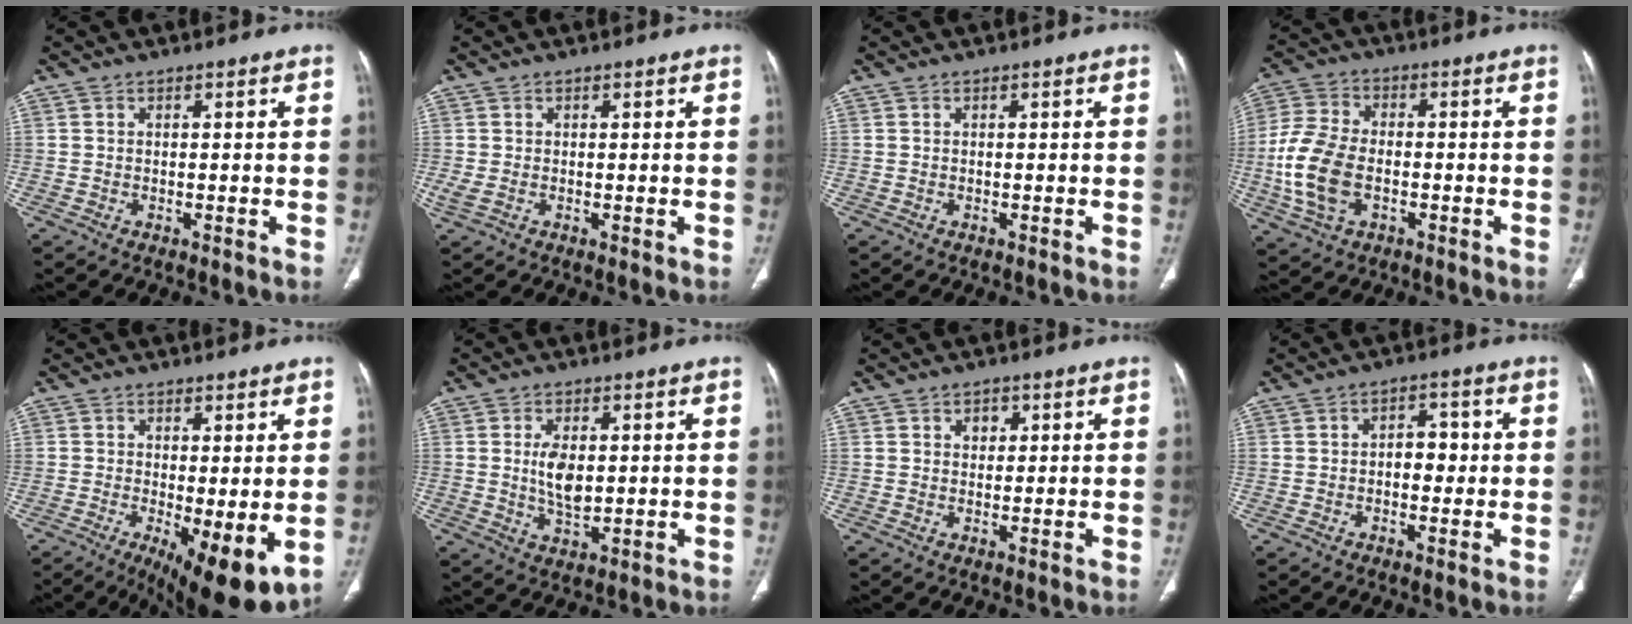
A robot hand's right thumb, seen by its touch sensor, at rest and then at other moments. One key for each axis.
{"total": 1.7, "fx": 0.0, "fy": 1.0, "fz": 1.4, "tx": -0.044, "ty": -0.005, "tz": 0.002}
{"total": 0.0}
{"total": 12.7, "fx": -2.4, "fy": 8.1, "fz": 9.5, "tx": -0.209, "ty": 0.011, "tz": -0.048}
{"total": 11.0, "fx": -2.4, "fy": 3.6, "fz": 10.2, "tx": -0.155, "ty": -0.024, "tz": -0.026}
{"total": 6.3, "fx": 0.7, "fy": 3.4, "fz": 5.3, "tx": -0.093, "ty": -0.009, "tz": 0.016}
{"total": 2.1, "fx": 0.9, "fy": 1.7, "fz": 1.0, "tx": -0.004, "ty": -0.003, "tz": 0.012}
{"total": 4.4, "fx": -0.1, "fy": 2.9, "fz": 3.3, "tx": -0.028, "ty": 0.012, "tz": -0.005}